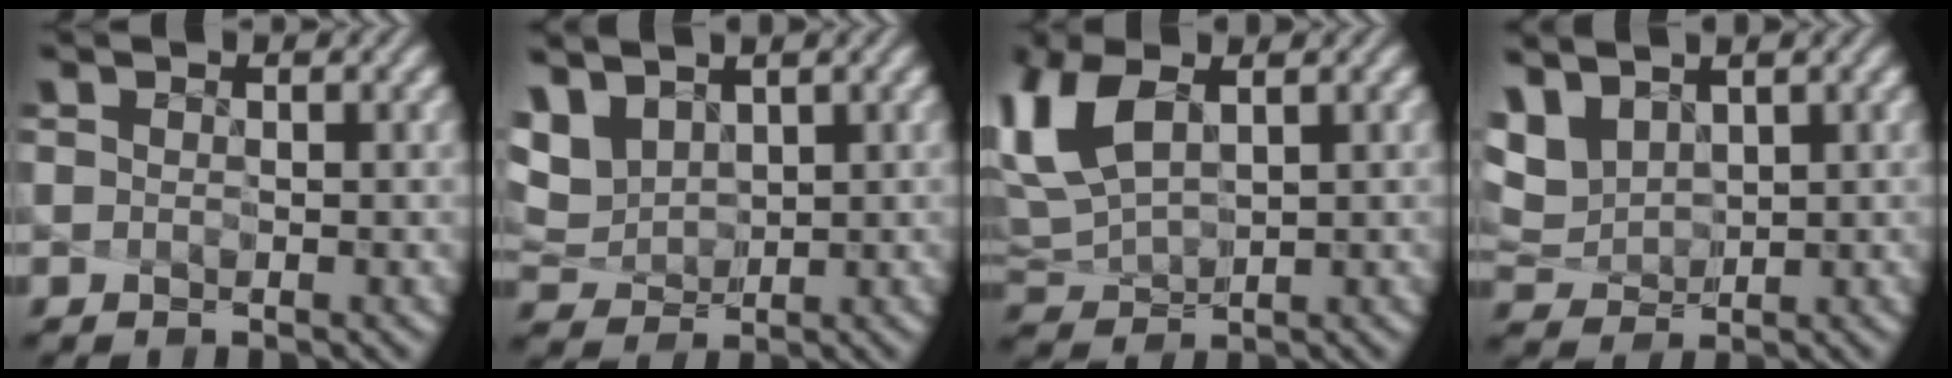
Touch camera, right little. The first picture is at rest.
{"total": 5.2, "force": [3.2, 3.2, 2.6], "torque": [-0.096, 0.009, 0.072]}
{"total": 5.7, "force": [2.0, 3.1, 4.3], "torque": [-0.127, 0.007, 0.055]}
{"total": 4.6, "force": [3.0, 2.6, 2.4], "torque": [-0.093, 0.009, 0.078]}